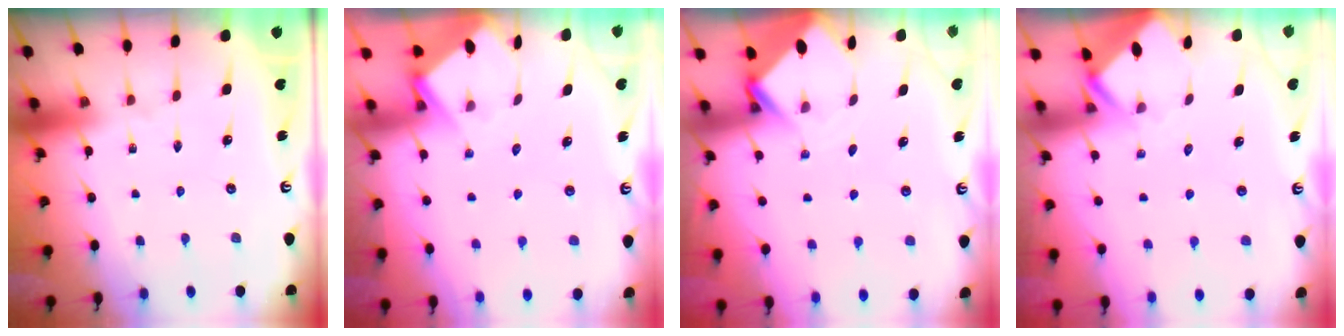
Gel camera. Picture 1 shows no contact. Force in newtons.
{"total": 3.9, "press": 3.9, "slide": 0.4}
{"total": 3.7, "press": 3.7, "slide": 0.2}
{"total": 2.5, "press": 2.4, "slide": 0.3}